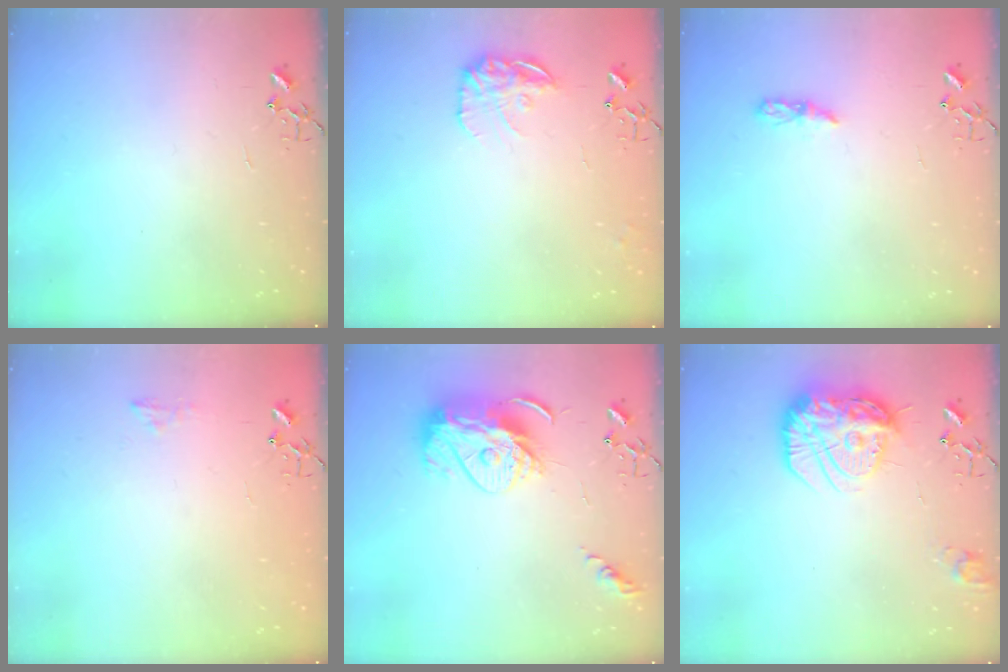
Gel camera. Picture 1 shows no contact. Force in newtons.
{"total": 12.9, "press": 12.8, "slide": 0.6}
{"total": 5.0, "press": 4.9, "slide": 0.5}
{"total": 6.9, "press": 6.8, "slide": 0.7}
{"total": 14.0, "press": 13.9, "slide": 1.4}
{"total": 19.1, "press": 19.1, "slide": 1.1}